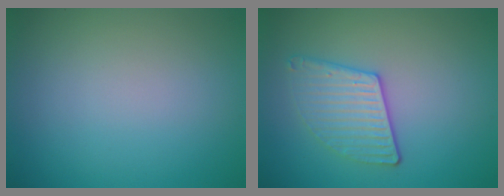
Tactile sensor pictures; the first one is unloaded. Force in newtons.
{"total": 3.1, "press": 2.9, "slide": 1.0}